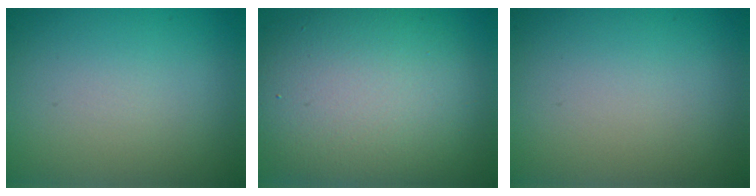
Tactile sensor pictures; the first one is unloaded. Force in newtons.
{"total": 10.1, "press": 10.1, "slide": 0.9}
{"total": 0.0}